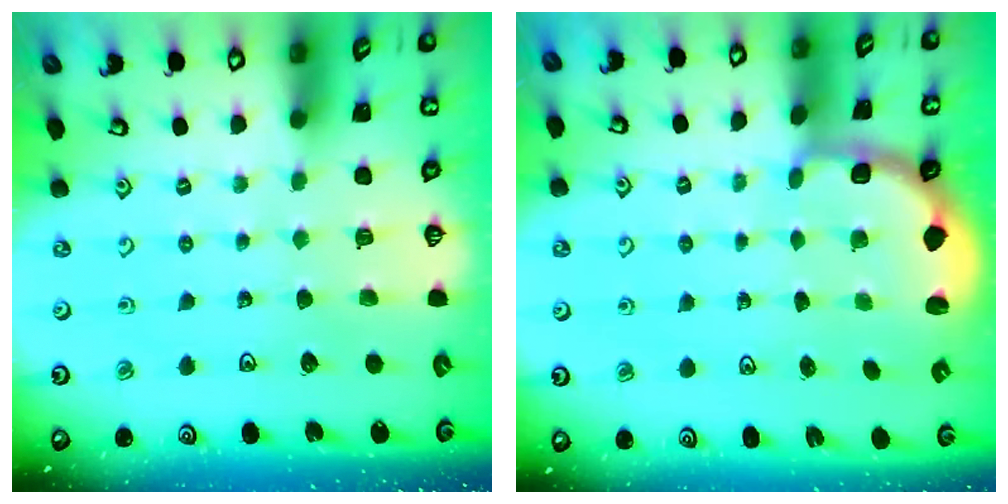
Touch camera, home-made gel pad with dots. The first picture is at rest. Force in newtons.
{"total": 2.3, "press": 2.0, "slide": 1.0}